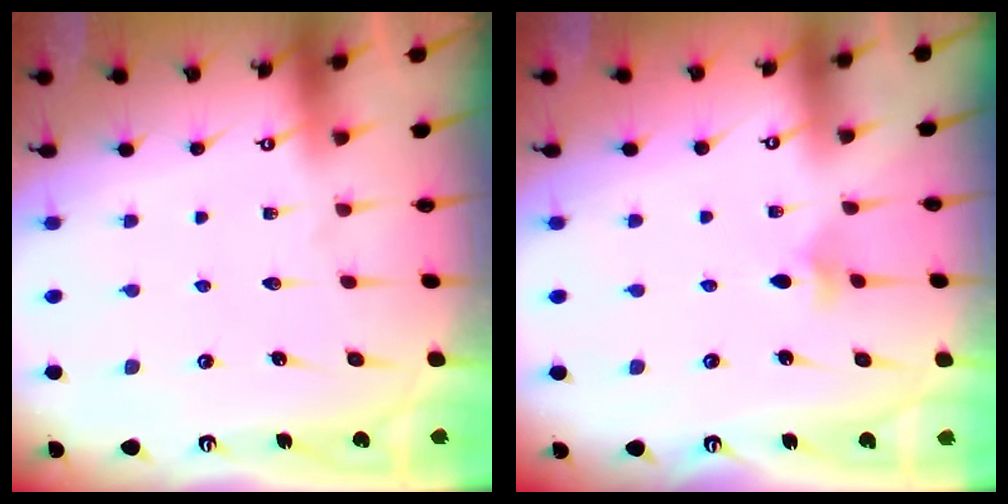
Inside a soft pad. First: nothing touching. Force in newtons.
{"total": 2.7, "press": 2.6, "slide": 0.6}